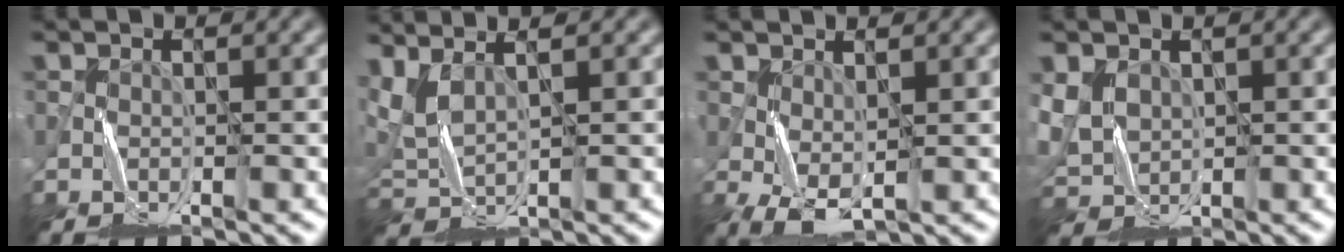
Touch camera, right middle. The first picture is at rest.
{"total": 3.5, "force": [2.4, 0.9, 2.4], "torque": [-0.076, 0.009, 0.055]}
{"total": 2.9, "force": [0.1, 1.4, 2.6], "torque": [-0.069, 0.000, 0.006]}
{"total": 3.8, "force": [1.3, 2.8, 2.2], "torque": [-0.065, -0.003, 0.030]}